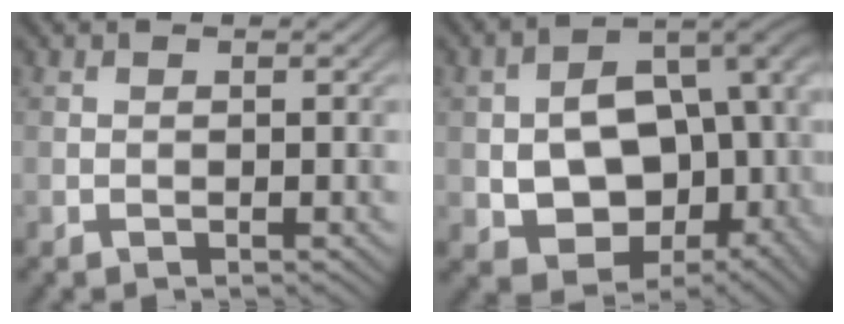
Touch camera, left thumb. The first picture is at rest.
{"total": 15.3, "force": [-1.2, 10.7, 10.8], "torque": [-0.191, -0.032, -0.002]}